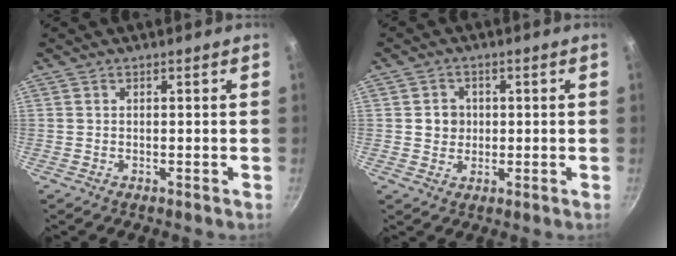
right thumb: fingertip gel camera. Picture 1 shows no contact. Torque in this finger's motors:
{"motor_torque": [0.22, 0.52, 0.49, -0.38, -0.02]}